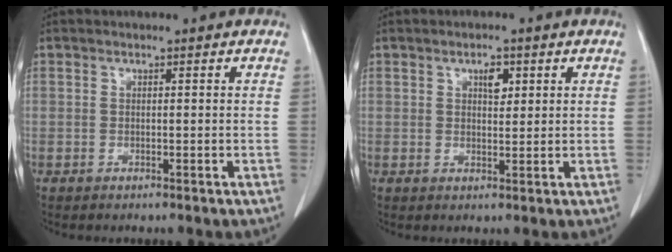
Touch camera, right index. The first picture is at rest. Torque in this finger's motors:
{"motor_torque": [0.04, 0.03, 0.00, 0.02]}